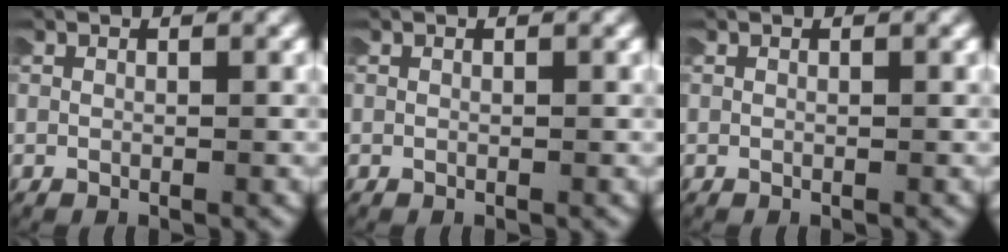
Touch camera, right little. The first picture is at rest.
{"total": 0.0}
{"total": 0.0}